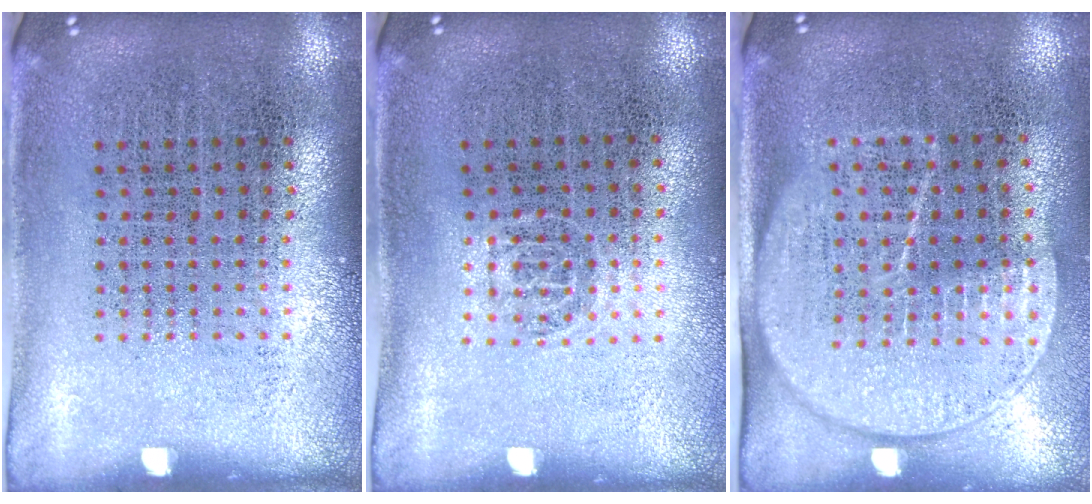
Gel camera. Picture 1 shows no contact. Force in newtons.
{"total": 0.6, "press": 0.4, "slide": 0.4}
{"total": 1.8, "press": 1.5, "slide": 1.0}